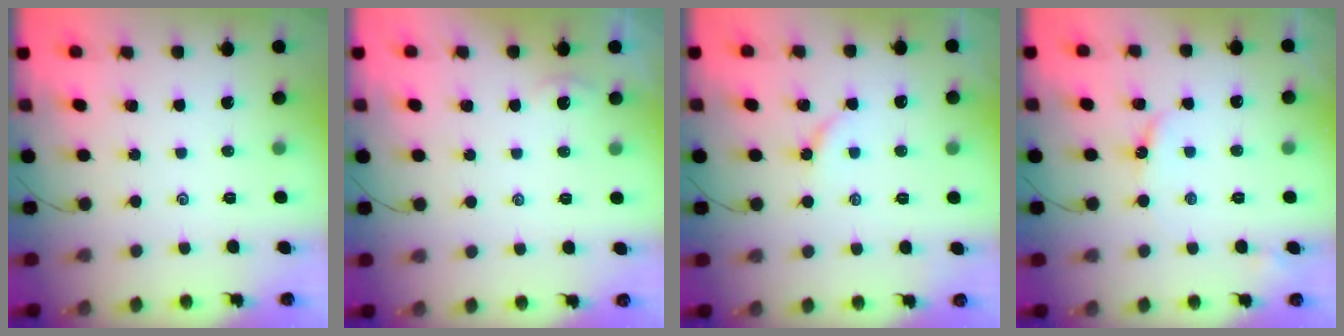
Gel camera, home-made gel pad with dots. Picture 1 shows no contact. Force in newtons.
{"total": 0.0}
{"total": 2.7, "press": 2.6, "slide": 0.5}
{"total": 3.5, "press": 3.5, "slide": 0.4}